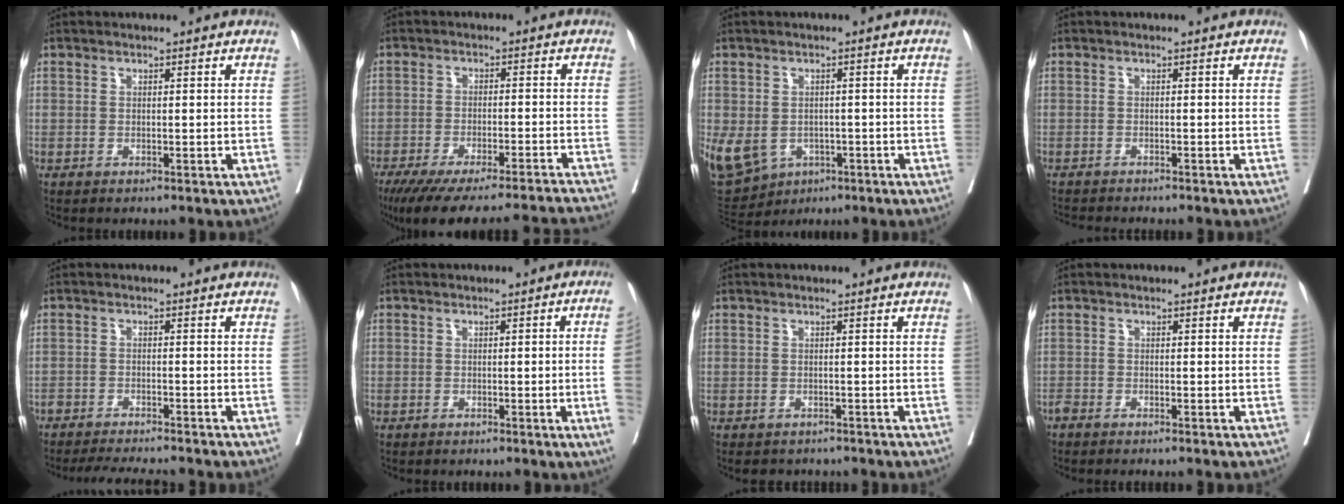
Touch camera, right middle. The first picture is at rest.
{"total": 21.2, "force": [-19.3, 0.5, 8.8], "torque": [-0.105, -0.039, -0.262]}
{"total": 17.8, "force": [-6.3, 14.7, 7.8], "torque": [-0.231, -0.006, -0.076]}
{"total": 4.5, "force": [-4.3, 0.3, 1.4], "torque": [-0.018, -0.011, -0.063]}
{"total": 8.6, "force": [-7.9, 0.7, 3.3], "torque": [-0.038, -0.012, -0.119]}
{"total": 5.0, "force": [-0.9, -1.1, 4.8], "torque": [-0.057, -0.001, -0.013]}
{"total": 3.4, "force": [-3.0, 1.5, 0.3], "torque": [-0.005, 0.000, -0.038]}
{"total": 1.9, "force": [-1.8, 0.1, 0.6], "torque": [-0.013, -0.002, -0.033]}